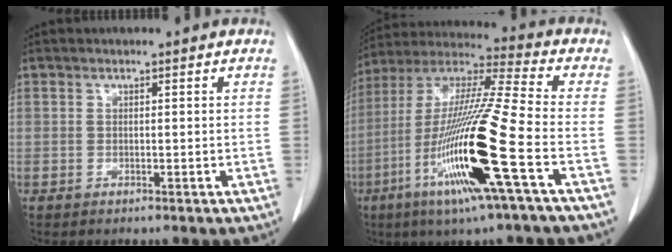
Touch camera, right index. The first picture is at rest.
{"total": 20.5, "force": [-7.0, -0.5, 19.3], "torque": [-0.407, -0.031, -0.144]}